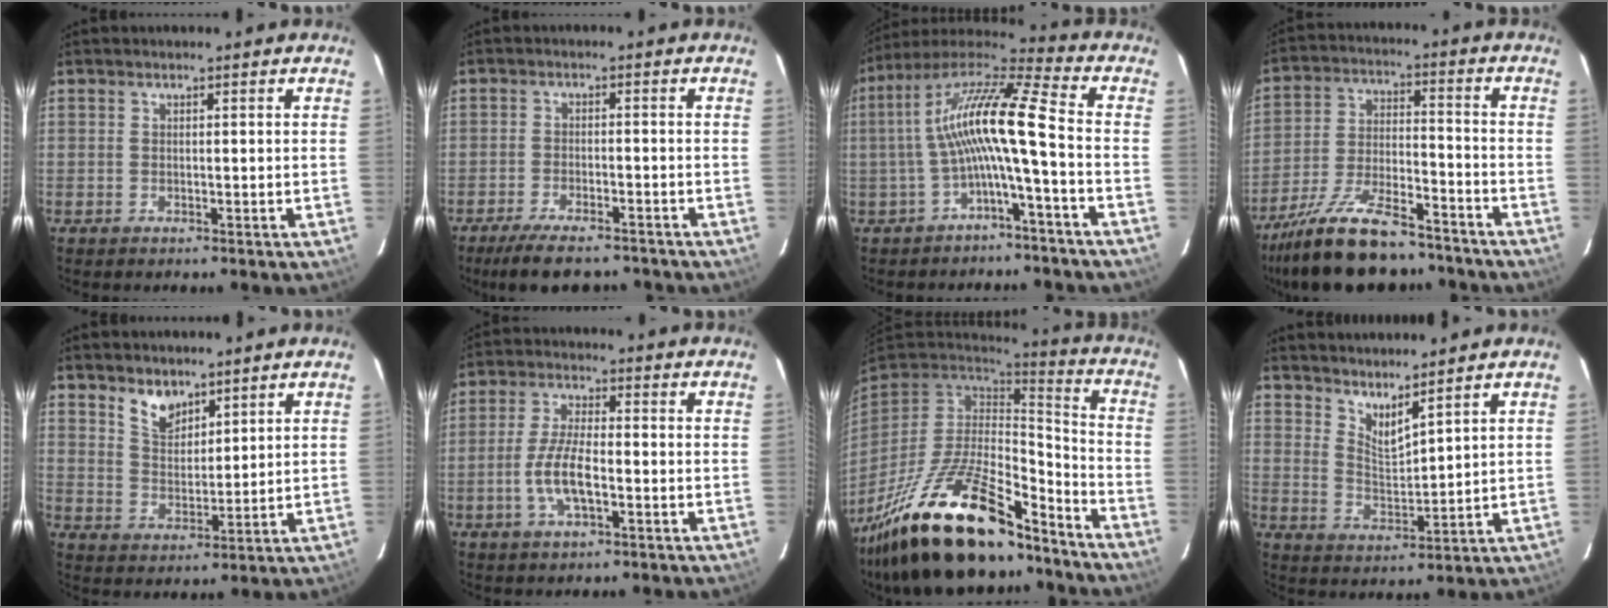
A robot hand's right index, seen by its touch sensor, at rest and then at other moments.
{"total": 10.4, "force": [-8.7, 2.8, 5.0], "torque": [-0.111, -0.017, -0.139]}
{"total": 13.4, "force": [-2.2, 0.5, 13.2], "torque": [-0.256, 0.018, -0.047]}
{"total": 19.8, "force": [-16.2, 5.8, 9.7], "torque": [-0.196, -0.022, -0.265]}
{"total": 5.9, "force": [4.4, 3.2, 2.5], "torque": [-0.038, 0.005, 0.086]}
{"total": 7.6, "force": [-2.4, 2.4, 6.8], "torque": [-0.141, 0.000, -0.048]}
{"total": 27.9, "force": [-19.3, 9.5, 17.7], "torque": [-0.339, -0.030, -0.313]}
{"total": 6.0, "force": [5.2, 1.0, 2.9], "torque": [-0.048, -0.009, 0.094]}